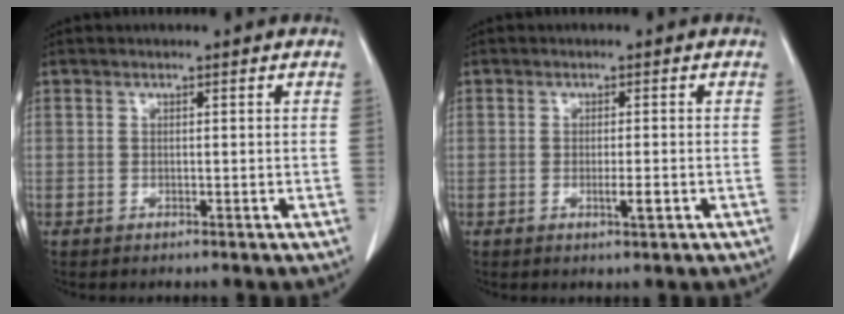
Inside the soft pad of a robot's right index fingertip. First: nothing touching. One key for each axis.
{"total": 2.1, "fx": -0.7, "fy": 0.2, "fz": 2.0, "tx": -0.034, "ty": -0.003, "tz": -0.010}